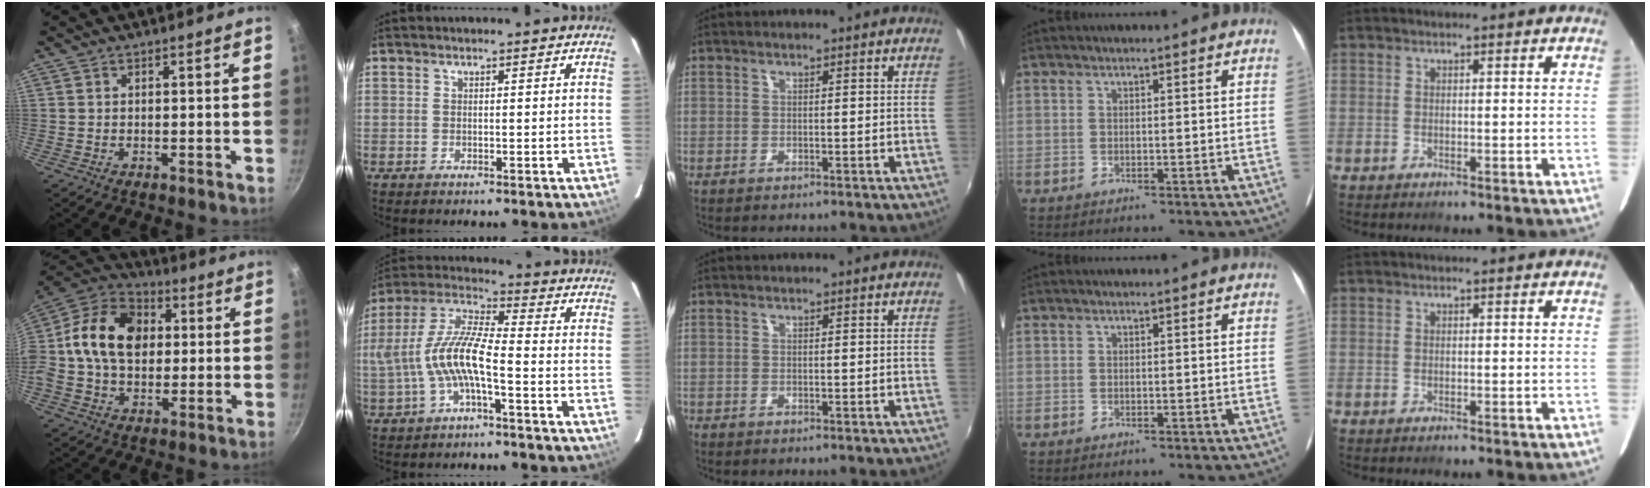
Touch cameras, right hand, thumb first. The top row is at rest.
{"thumb": {"total": 18.0, "force": [1.9, 13.1, 12.2], "torque": [-0.190, 0.028, 0.013]}, "index": {"total": 11.2, "force": [-2.9, 2.5, 10.5], "torque": [-0.226, 0.012, -0.050]}}